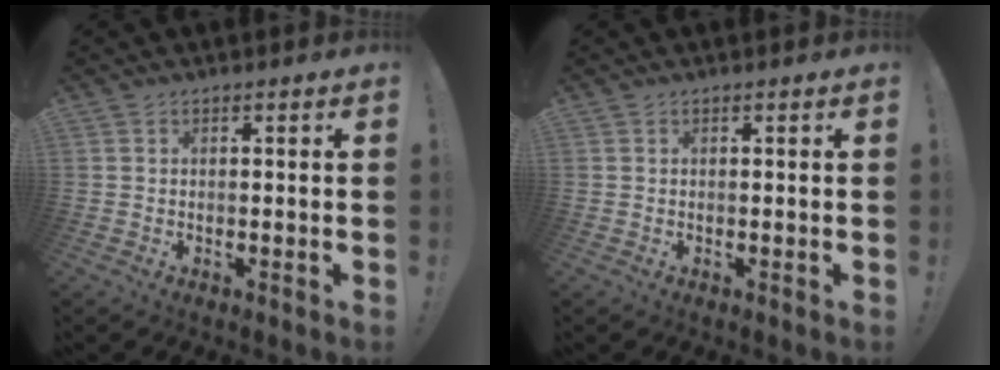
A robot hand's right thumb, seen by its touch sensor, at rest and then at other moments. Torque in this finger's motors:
{"motor_torque": [-0.12, 0.05, 0.33, -0.12, 0.08]}